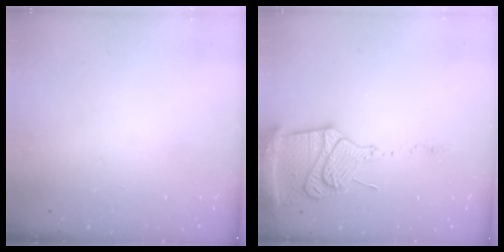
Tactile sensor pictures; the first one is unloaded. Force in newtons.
{"total": 16.9, "press": 16.8, "slide": 1.8}